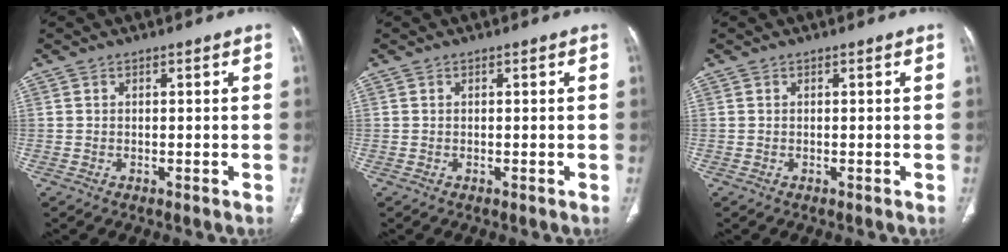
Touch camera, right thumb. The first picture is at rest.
{"total": 0.0}
{"total": 0.0}